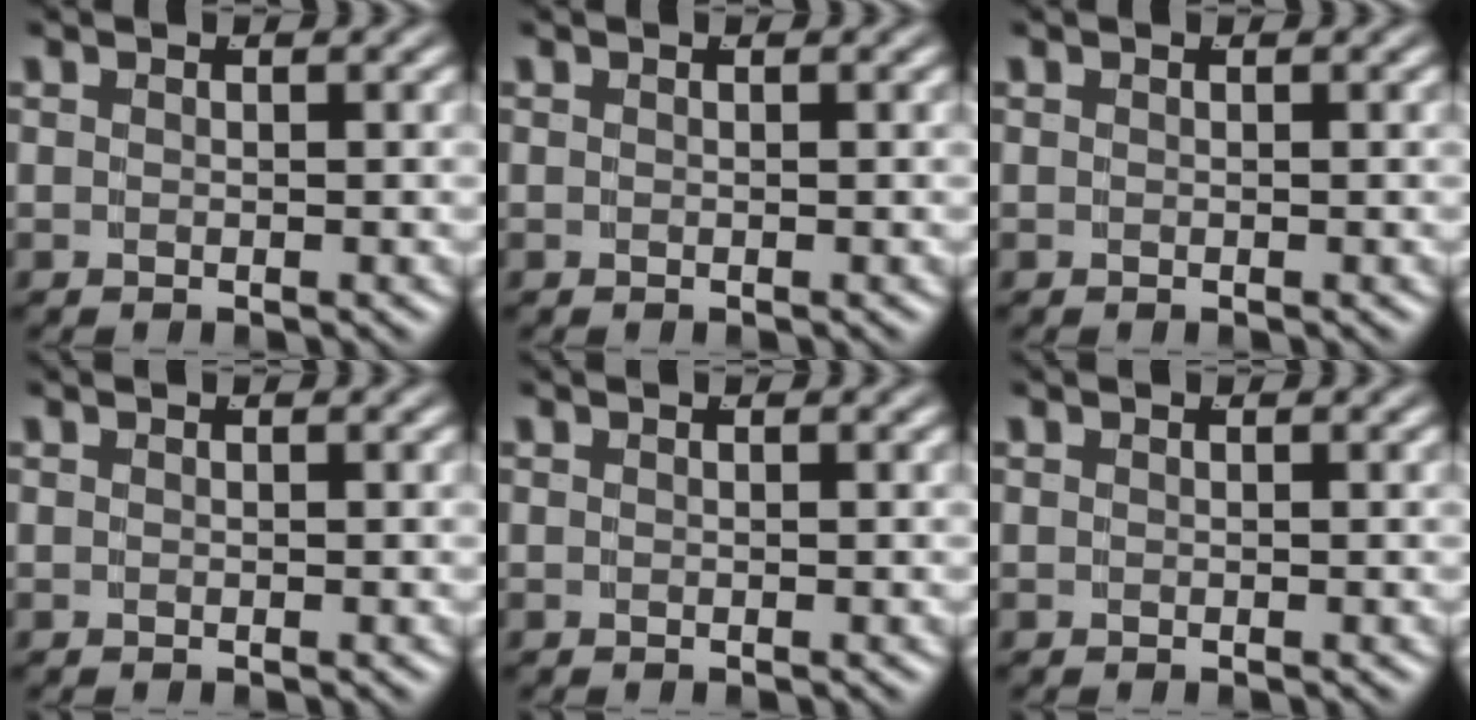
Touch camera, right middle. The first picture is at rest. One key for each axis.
{"total": 0.0}
{"total": 0.0}
{"total": 0.0}
{"total": 0.0}
{"total": 0.0}